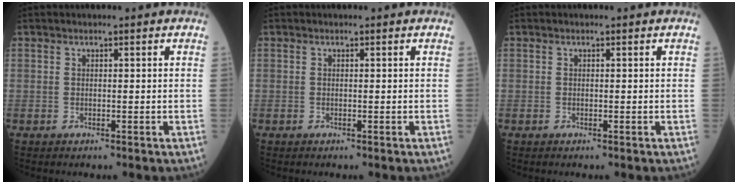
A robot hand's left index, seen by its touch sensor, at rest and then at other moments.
{"total": 0.0}
{"total": 0.0}